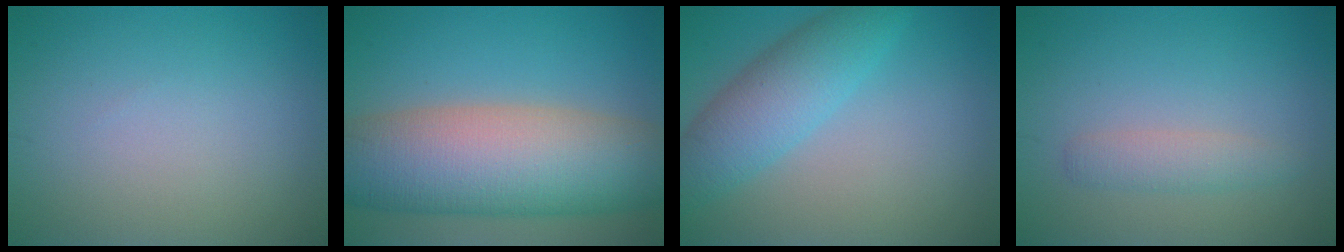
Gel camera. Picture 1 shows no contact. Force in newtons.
{"total": 12.8, "press": 12.8, "slide": 0.5}
{"total": 5.3, "press": 5.3, "slide": 0.3}
{"total": 1.9, "press": 1.9, "slide": 0.1}